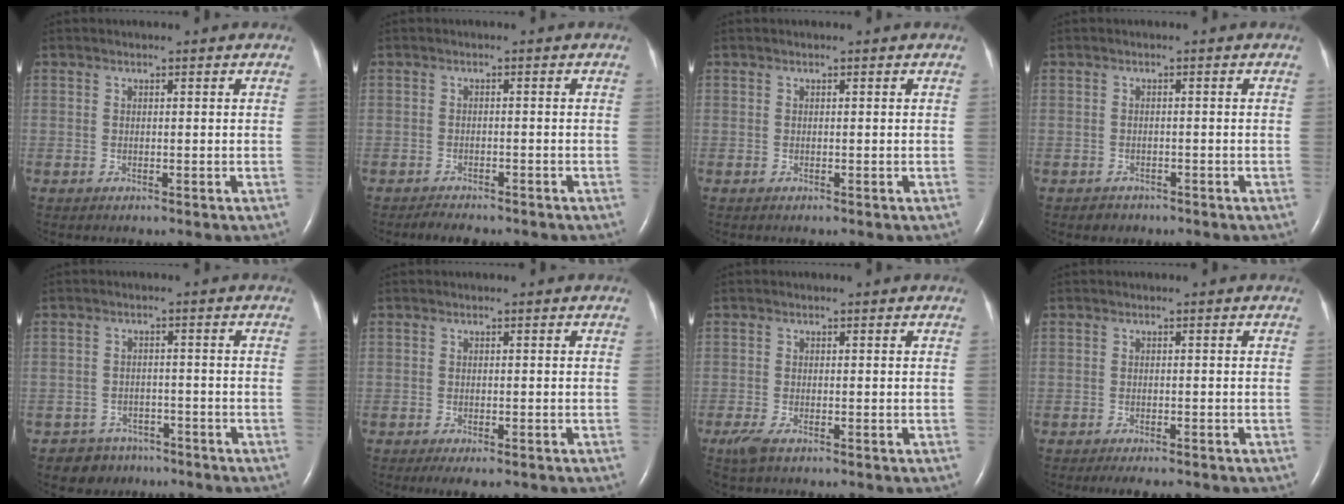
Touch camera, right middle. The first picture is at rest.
{"total": 4.0, "force": [-3.4, 1.1, 1.7], "torque": [-0.032, -0.007, -0.044]}
{"total": 0.0}
{"total": 1.5, "force": [-1.1, 1.0, 0.0], "torque": [-0.009, 0.002, -0.015]}
{"total": 4.8, "force": [-3.6, 3.1, -0.2], "torque": [0.005, 0.009, -0.052]}
{"total": 4.2, "force": [-3.0, 1.3, 2.6], "torque": [-0.033, -0.009, -0.041]}
{"total": 2.4, "force": [-1.6, 0.6, 1.7], "torque": [-0.046, -0.009, -0.031]}
{"total": 4.3, "force": [-3.6, 1.1, 2.1], "torque": [-0.024, -0.007, -0.047]}